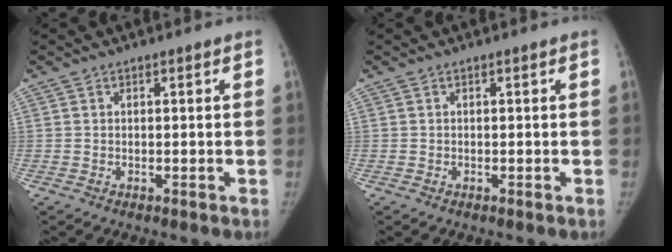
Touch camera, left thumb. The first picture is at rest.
{"total": 0.0}